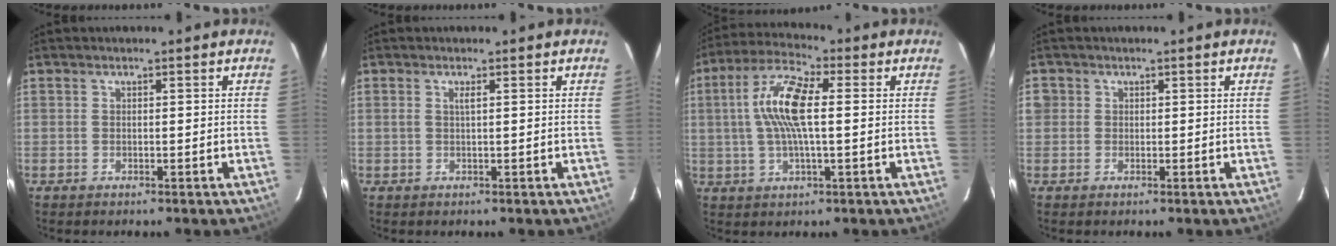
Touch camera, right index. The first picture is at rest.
{"total": 1.0, "force": [0.3, -0.1, 0.9], "torque": [-0.018, 0.001, 0.006]}
{"total": 11.4, "force": [1.2, 3.1, 10.9], "torque": [-0.217, 0.017, 0.019]}
{"total": 1.8, "force": [-0.2, 1.8, 0.3], "torque": [-0.001, 0.004, -0.006]}